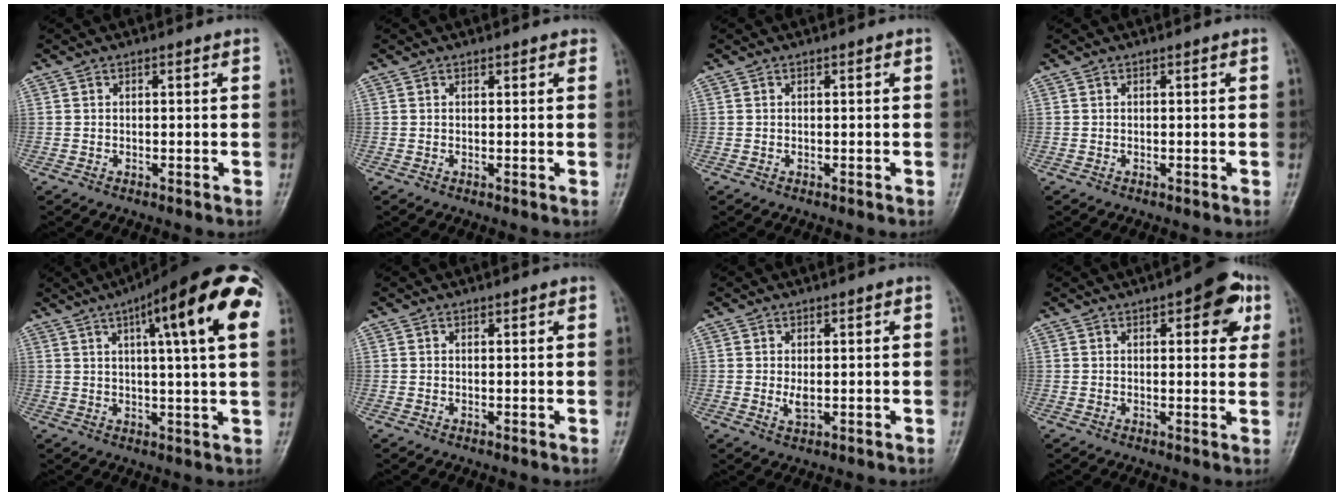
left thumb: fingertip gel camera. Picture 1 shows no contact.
{"total": 1.1, "force": [0.8, 0.6, 0.5], "torque": [0.000, -0.002, 0.005]}
{"total": 0.0}
{"total": 0.0}
{"total": 19.8, "force": [7.7, 3.7, 17.8], "torque": [-0.247, 0.008, 0.099]}
{"total": 0.7, "force": [0.4, 0.3, 0.4], "torque": [-0.003, 0.000, 0.003]}
{"total": 2.6, "force": [0.2, 1.3, 2.3], "torque": [-0.037, -0.002, 0.006]}
{"total": 8.8, "force": [3.7, 3.7, 7.0], "torque": [-0.056, -0.005, 0.037]}